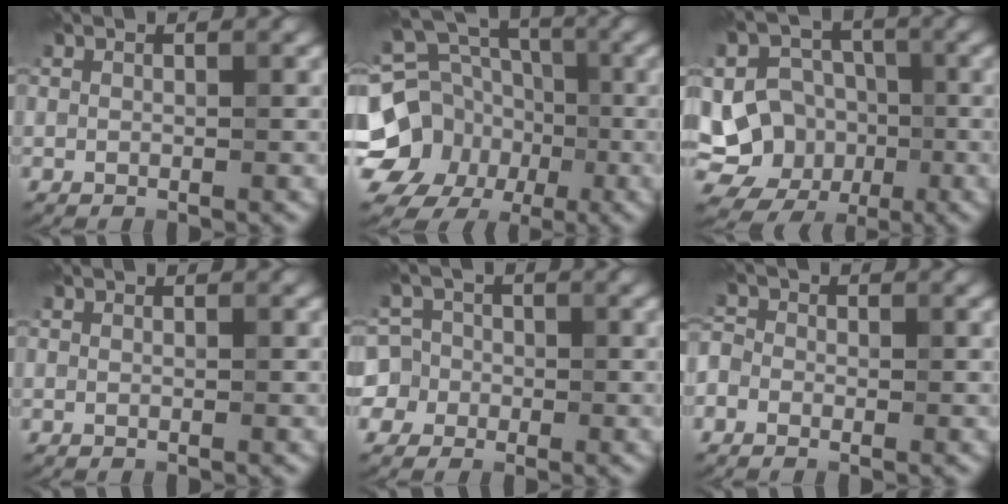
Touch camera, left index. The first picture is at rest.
{"total": 15.0, "force": [-4.9, 13.2, 5.1], "torque": [-0.125, -0.002, -0.092]}
{"total": 12.1, "force": [-2.9, 11.3, 3.2], "torque": [-0.071, -0.001, -0.040]}
{"total": 0.0}
{"total": 5.9, "force": [-1.7, 5.6, 0.9], "torque": [-0.013, 0.016, -0.063]}
{"total": 2.8, "force": [-1.7, 2.2, 0.4], "torque": [0.004, 0.012, -0.049]}